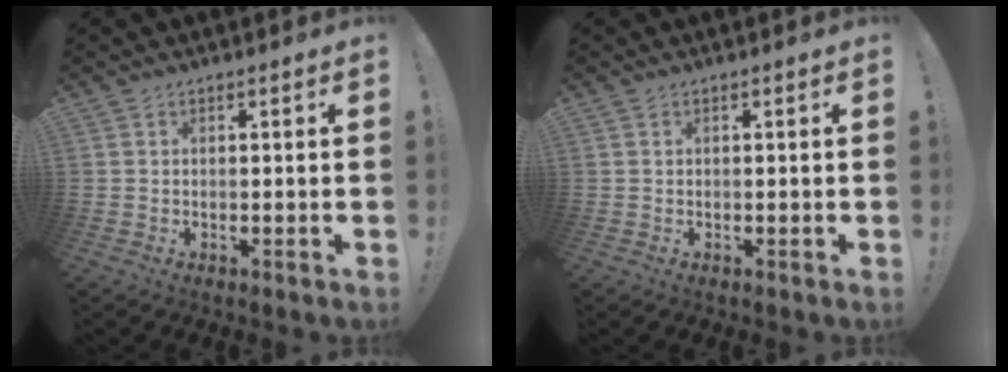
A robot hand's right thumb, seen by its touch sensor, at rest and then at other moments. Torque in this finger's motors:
{"motor_torque": [0.00, 0.12, 0.15, -0.09, -0.07]}